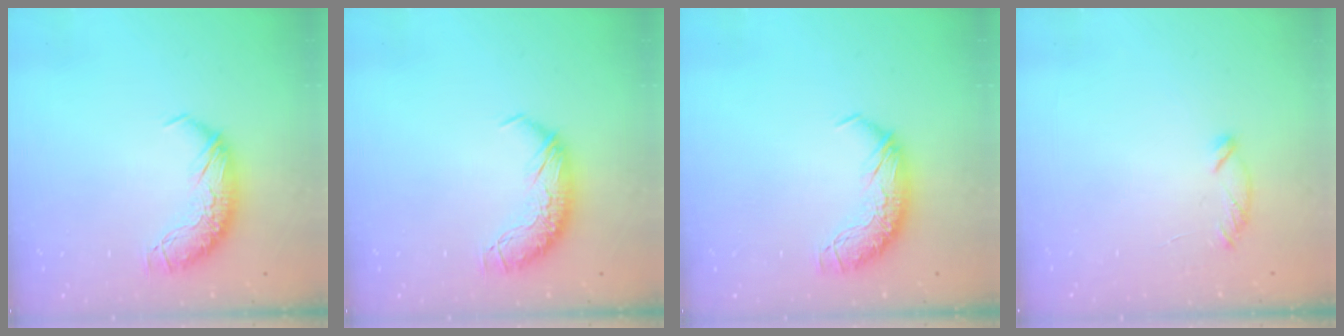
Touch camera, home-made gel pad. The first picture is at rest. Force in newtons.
{"total": 0.0}
{"total": 0.0}
{"total": 6.4, "press": 6.4, "slide": 0.7}